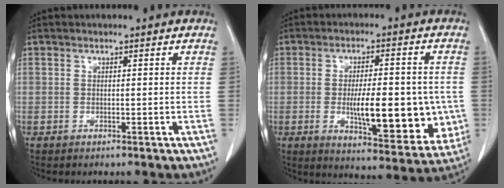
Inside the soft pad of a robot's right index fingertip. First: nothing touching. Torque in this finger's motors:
{"motor_torque": [1.46, -0.48, 0.34, 0.18]}